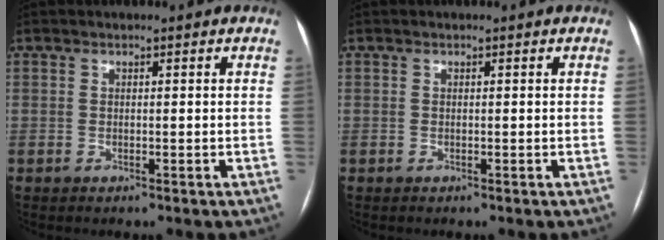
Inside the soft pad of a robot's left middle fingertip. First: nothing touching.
{"total": 0.0}